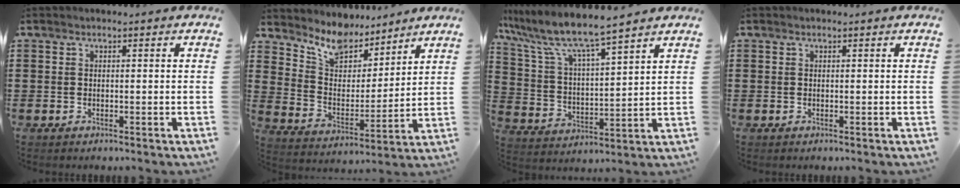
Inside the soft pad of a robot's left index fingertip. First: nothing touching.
{"total": 8.4, "force": [7.6, 3.3, 1.7], "torque": [-0.070, -0.049, 0.138]}
{"total": 7.3, "force": [6.3, 0.5, 3.5], "torque": [-0.097, -0.039, 0.104]}
{"total": 0.0}